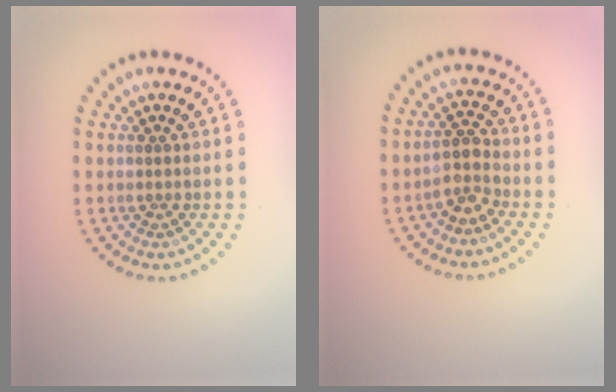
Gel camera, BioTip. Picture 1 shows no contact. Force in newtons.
{"total": 2.3, "press": 2.0, "slide": 1.1}